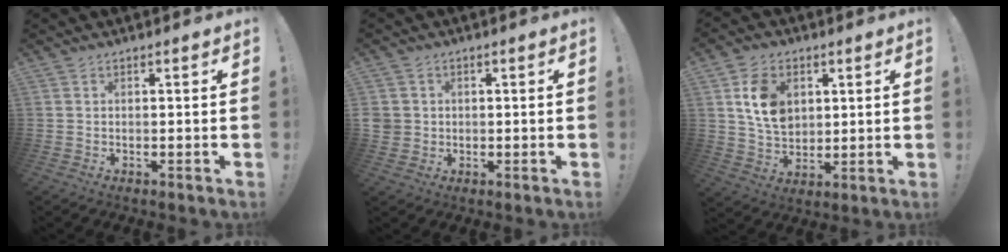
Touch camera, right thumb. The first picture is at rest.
{"total": 3.4, "force": [0.4, 3.2, 1.0], "torque": [-0.021, 0.001, 0.009]}
{"total": 12.3, "force": [4.1, 9.4, 6.9], "torque": [-0.107, -0.005, 0.080]}